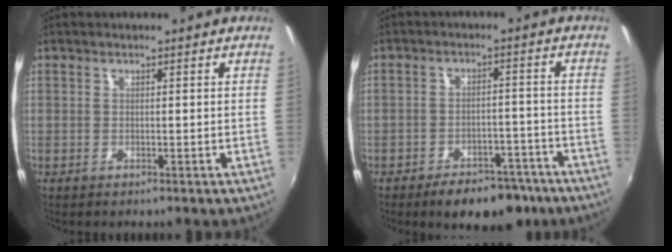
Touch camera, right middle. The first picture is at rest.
{"total": 10.3, "force": [-7.6, 5.1, 4.6], "torque": [-0.083, 0.022, -0.091]}